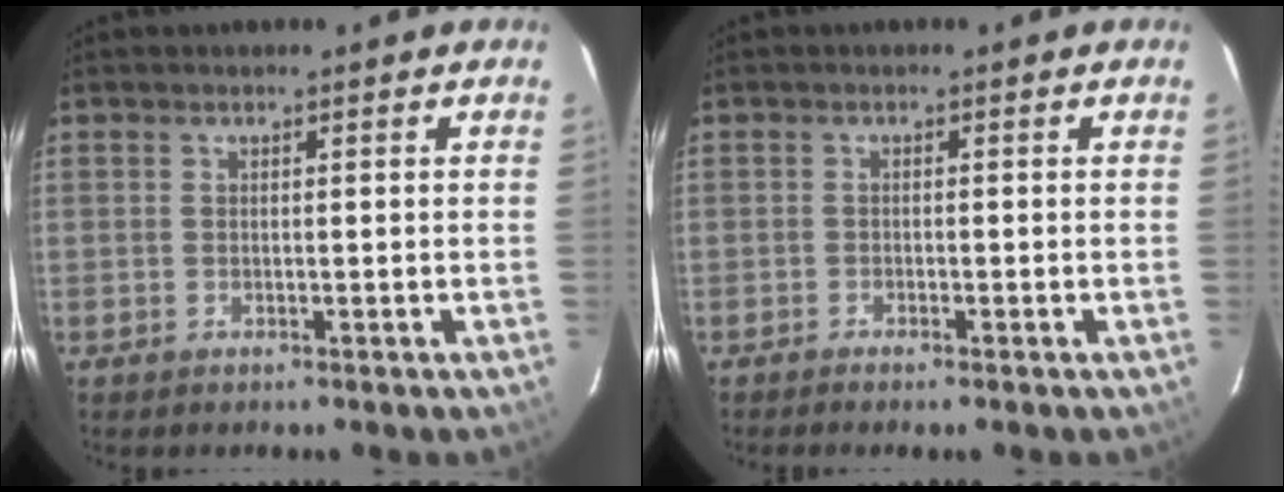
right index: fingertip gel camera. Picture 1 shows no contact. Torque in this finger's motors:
{"motor_torque": [0.68, -0.47, 0.14, 0.02]}